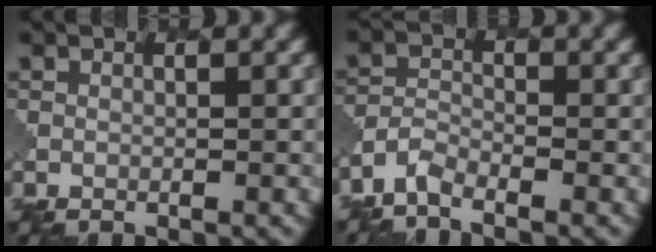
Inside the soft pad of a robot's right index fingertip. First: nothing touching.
{"total": 2.2, "force": [-1.9, 0.6, 0.8], "torque": [-0.022, -0.007, -0.049]}